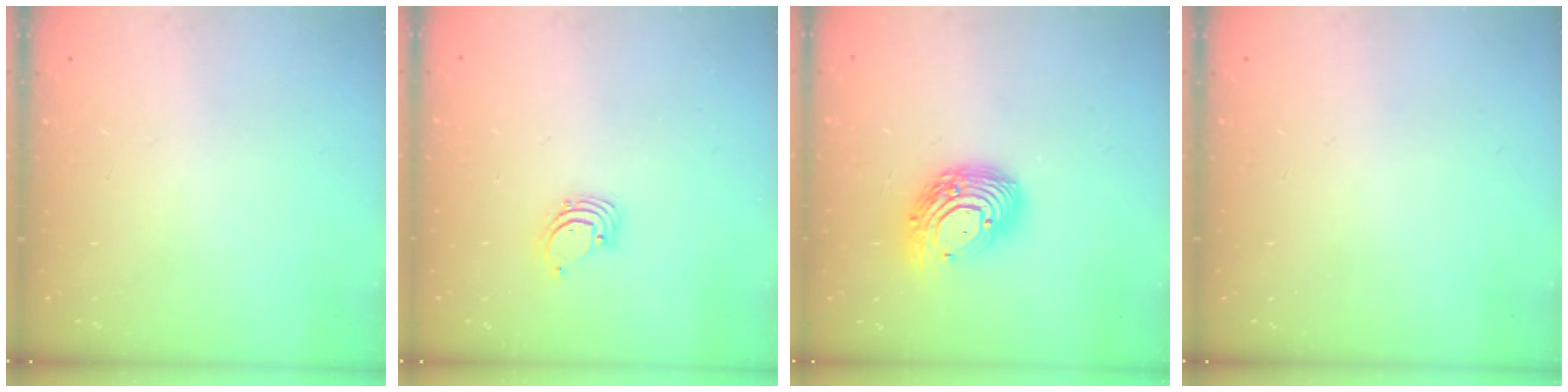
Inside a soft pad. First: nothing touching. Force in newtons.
{"total": 1.4, "press": 1.4, "slide": 0.1}
{"total": 15.3, "press": 15.3, "slide": 1.2}
{"total": 0.0}